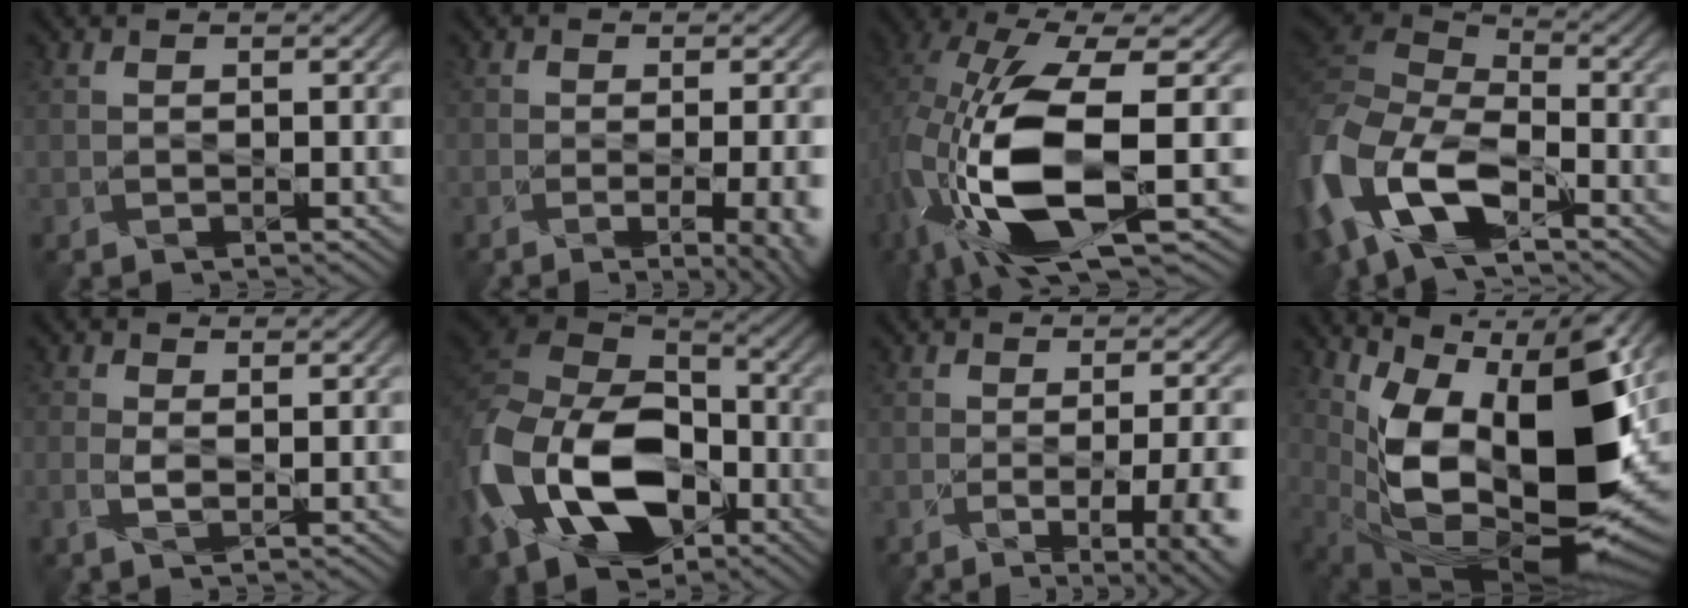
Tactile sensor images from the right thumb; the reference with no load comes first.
{"total": 8.8, "force": [-2.9, 3.7, 7.4], "torque": [-0.064, -0.008, -0.026]}
{"total": 14.3, "force": [-3.3, 6.2, 12.5], "torque": [-0.294, -0.018, -0.048]}
{"total": 16.2, "force": [-7.6, 9.2, 11.0], "torque": [-0.310, -0.036, -0.139]}
{"total": 1.3, "force": [-0.2, 0.7, 1.1], "torque": [-0.035, -0.001, -0.003]}
{"total": 17.8, "force": [-6.9, 12.5, 10.7], "torque": [-0.264, -0.037, -0.129]}
{"total": 11.0, "force": [-4.0, 4.2, 9.3], "torque": [-0.090, -0.006, -0.039]}
{"total": 16.7, "force": [2.1, 8.5, 14.2], "torque": [-0.224, -0.016, 0.051]}